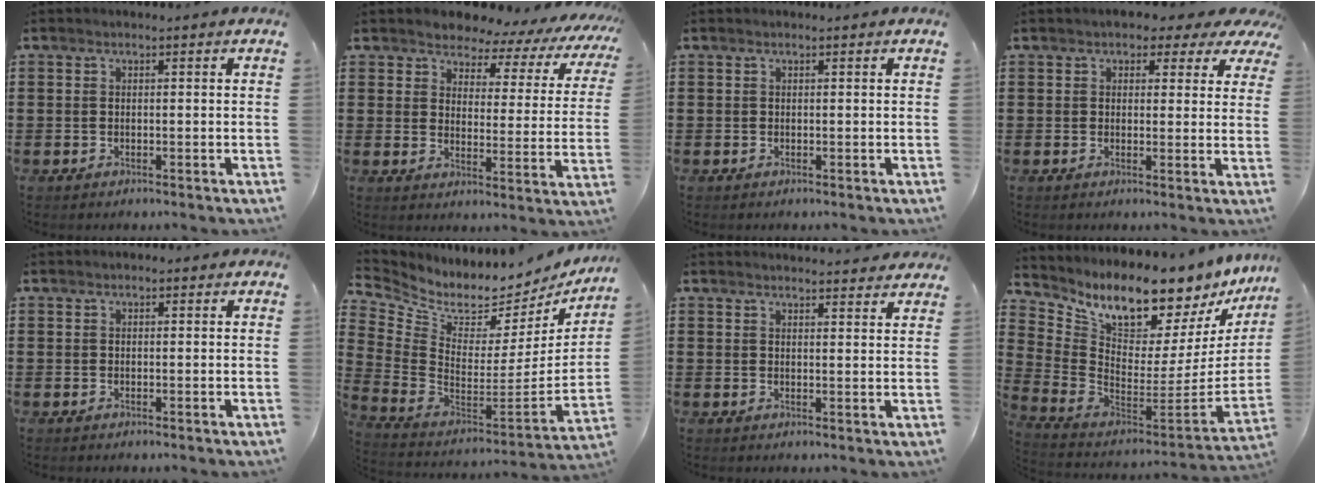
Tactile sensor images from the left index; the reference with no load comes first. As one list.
[{"total": 4.2, "force": [3.8, 1.5, 0.8], "torque": [-0.043, -0.027, 0.061]}, {"total": 0.0}, {"total": 3.0, "force": [2.1, 1.7, 1.3], "torque": [-0.022, -0.008, 0.032]}, {"total": 0.6, "force": [0.5, 0.3, 0.3], "torque": [-0.008, 0.003, 0.008]}, {"total": 3.9, "force": [3.4, 1.6, 1.1], "torque": [-0.053, -0.057, 0.052]}, {"total": 2.7, "force": [2.7, -0.1, 0.2], "torque": [-0.004, -0.014, 0.050]}, {"total": 8.7, "force": [7.9, 2.0, 3.1], "torque": [-0.077, -0.090, 0.128]}]